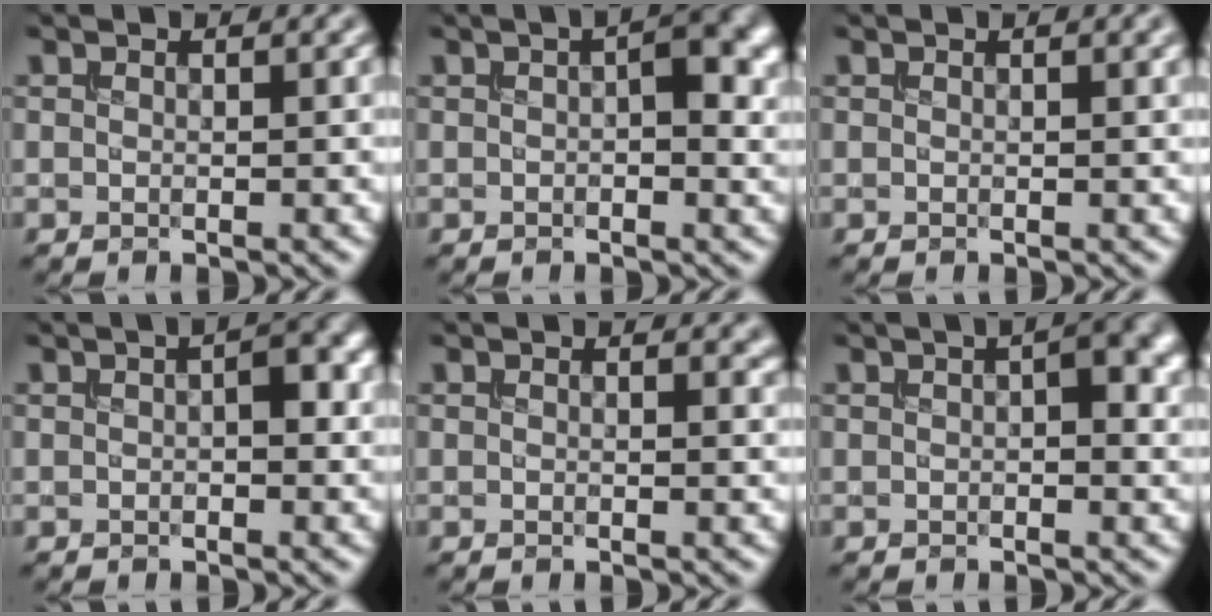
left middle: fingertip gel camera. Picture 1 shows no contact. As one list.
[{"total": 4.1, "force": [0.6, 1.8, 3.6], "torque": [-0.049, 0.006, 0.006]}, {"total": 0.8, "force": [0.5, 0.1, 0.7], "torque": [-0.011, 0.001, 0.008]}, {"total": 2.5, "force": [0.2, 1.1, 2.2], "torque": [-0.031, 0.006, 0.002]}, {"total": 0.9, "force": [0.5, 0.5, 0.5], "torque": [-0.005, -0.003, 0.009]}, {"total": 3.7, "force": [0.8, 1.7, 3.2], "torque": [-0.043, 0.007, 0.010]}]